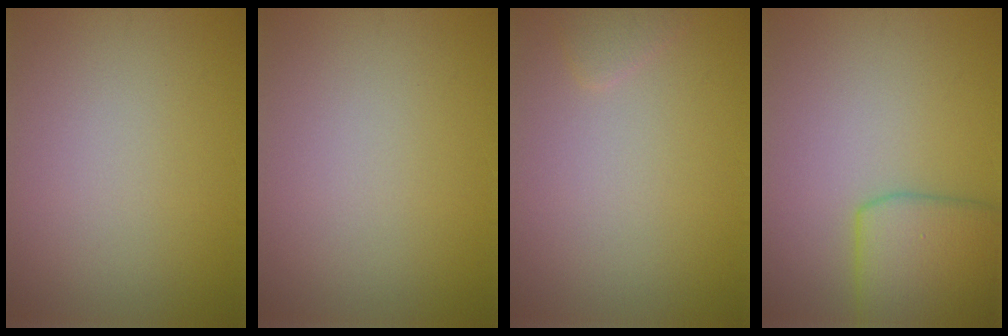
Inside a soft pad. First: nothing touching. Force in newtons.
{"total": 0.0}
{"total": 0.9, "press": 0.9, "slide": 0.1}
{"total": 5.0, "press": 5.0, "slide": 0.3}